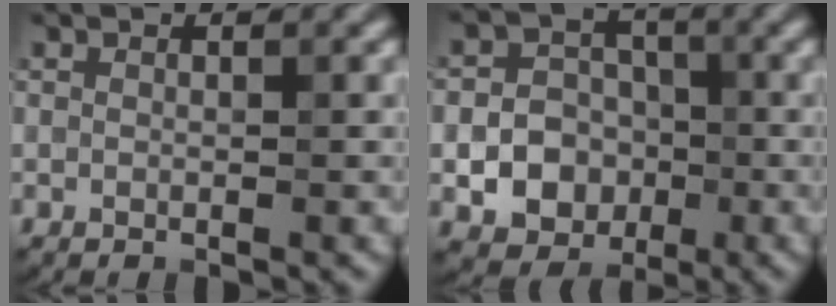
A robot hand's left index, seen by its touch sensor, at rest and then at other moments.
{"total": 7.5, "force": [-1.9, 6.6, 3.1], "torque": [-0.039, 0.004, -0.051]}